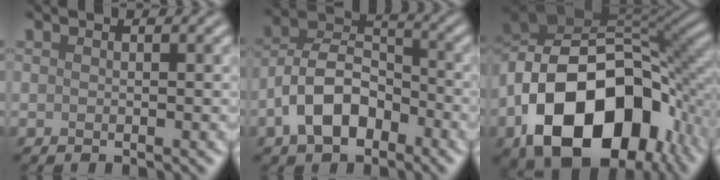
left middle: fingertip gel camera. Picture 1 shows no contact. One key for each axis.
{"total": 6.8, "fx": -3.1, "fy": 4.2, "fz": 4.4, "tx": -0.076, "ty": 0.008, "tz": -0.066}
{"total": 17.7, "fx": -6.4, "fy": 11.2, "fz": 12.2, "tx": -0.221, "ty": -0.015, "tz": -0.113}